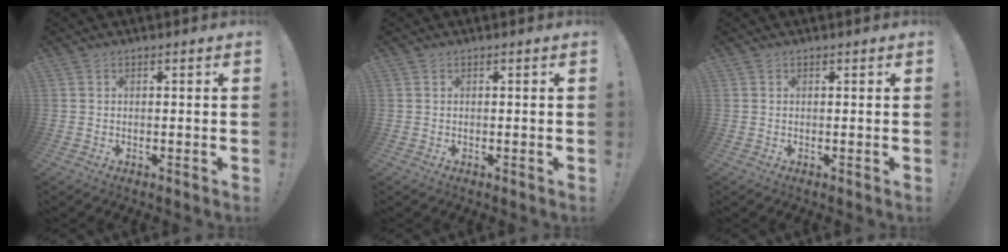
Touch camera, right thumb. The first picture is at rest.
{"total": 0.0}
{"total": 0.0}